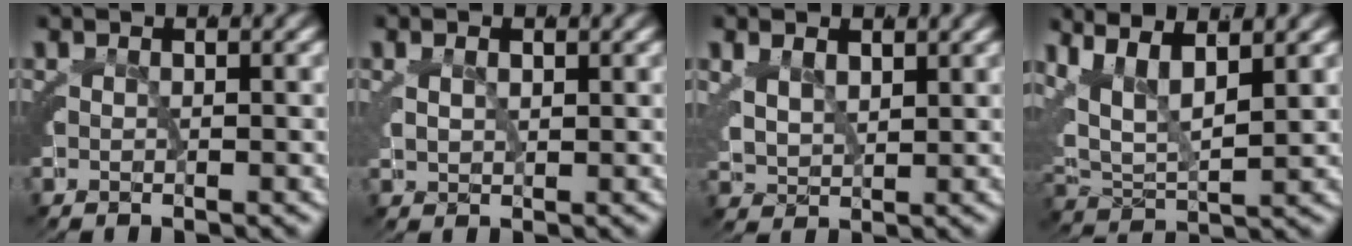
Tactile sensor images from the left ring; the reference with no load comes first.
{"total": 1.4, "force": [0.9, 0.4, 0.9], "torque": [-0.020, -0.004, 0.026]}
{"total": 2.5, "force": [1.6, 1.4, 1.3], "torque": [-0.041, -0.015, 0.042]}
{"total": 9.9, "force": [2.5, 7.5, 6.0], "torque": [-0.155, -0.022, 0.042]}